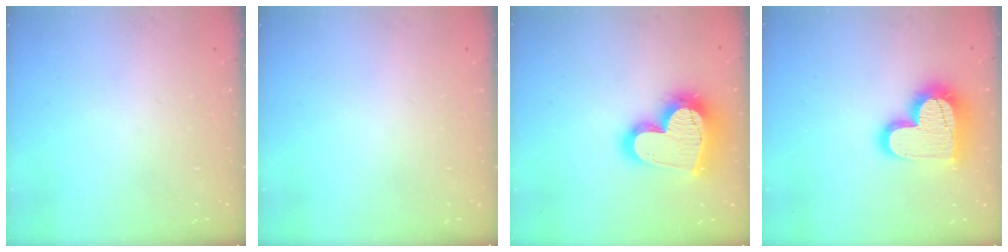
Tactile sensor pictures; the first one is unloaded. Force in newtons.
{"total": 0.0}
{"total": 22.4, "press": 22.3, "slide": 1.9}
{"total": 19.2, "press": 19.1, "slide": 1.6}